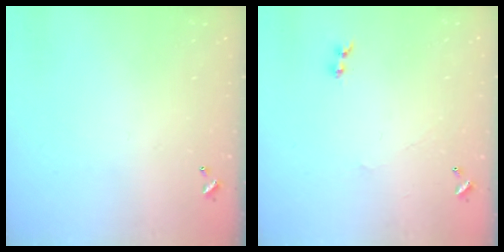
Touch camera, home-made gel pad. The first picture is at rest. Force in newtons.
{"total": 1.0, "press": 0.3, "slide": 1.0}